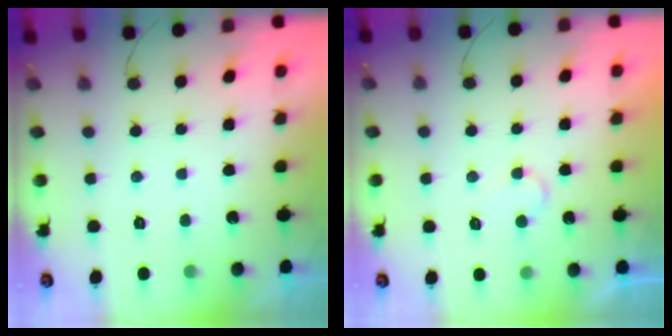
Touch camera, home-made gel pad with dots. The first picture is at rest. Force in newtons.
{"total": 5.2, "press": 5.2, "slide": 0.5}